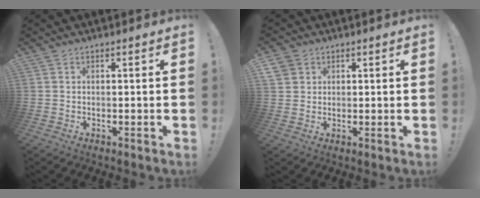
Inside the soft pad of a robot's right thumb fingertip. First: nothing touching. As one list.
[{"total": 4.0, "force": [2.3, 3.2, 0.7], "torque": [-0.008, -0.005, 0.042]}]